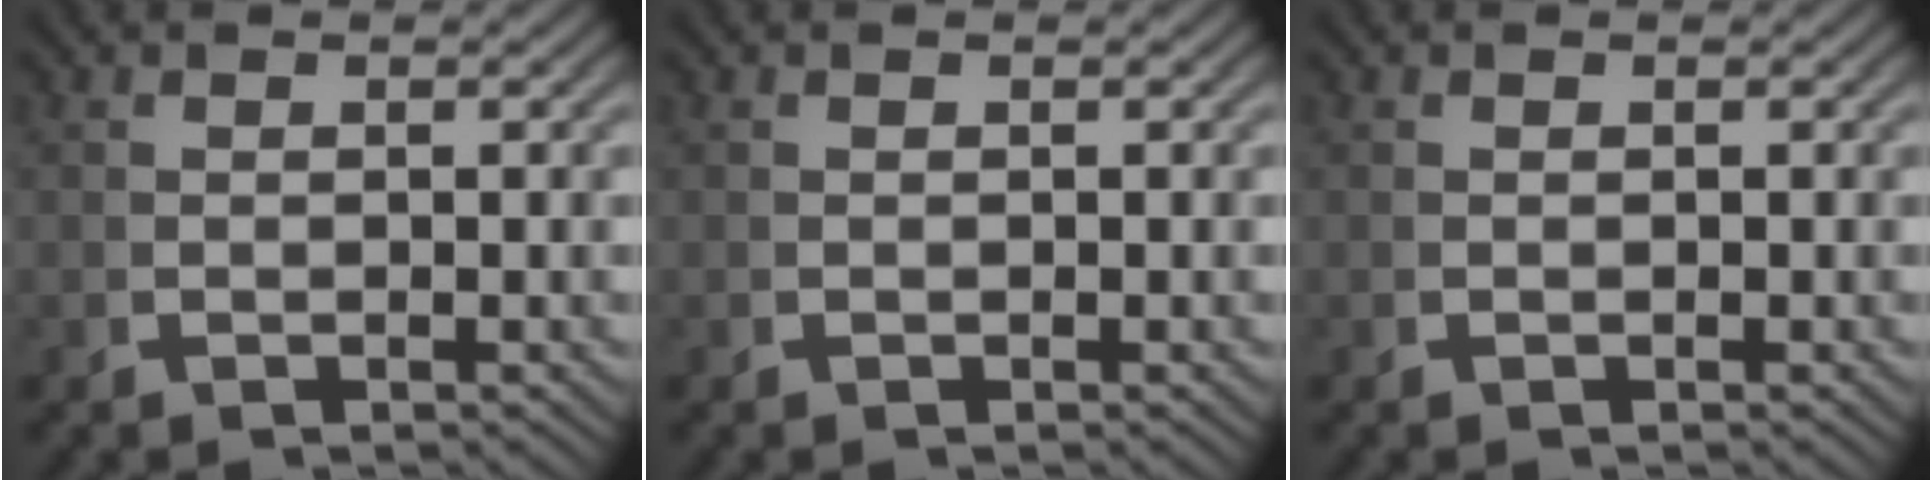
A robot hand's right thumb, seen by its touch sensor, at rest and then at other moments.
{"total": 0.0}
{"total": 0.0}